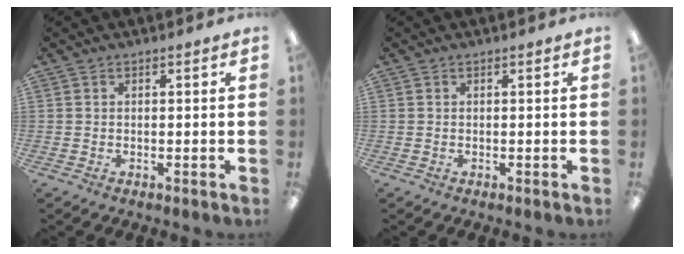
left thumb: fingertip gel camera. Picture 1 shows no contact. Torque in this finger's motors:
{"motor_torque": [0.02, 0.02, 0.12, -0.11, 0.00]}